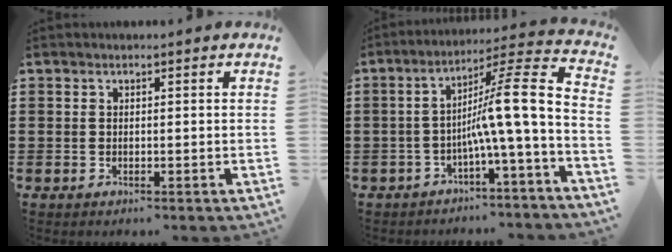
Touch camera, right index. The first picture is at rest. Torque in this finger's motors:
{"motor_torque": [1.78, 0.01, 0.34, 0.15]}